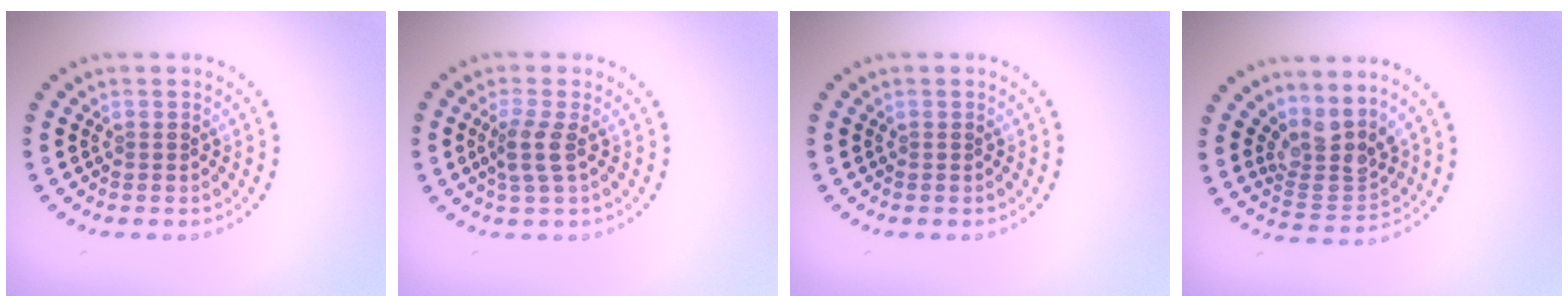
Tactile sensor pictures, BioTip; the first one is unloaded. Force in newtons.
{"total": 1.9, "press": 1.6, "slide": 1.1}
{"total": 0.0}
{"total": 3.8, "press": 2.7, "slide": 2.6}